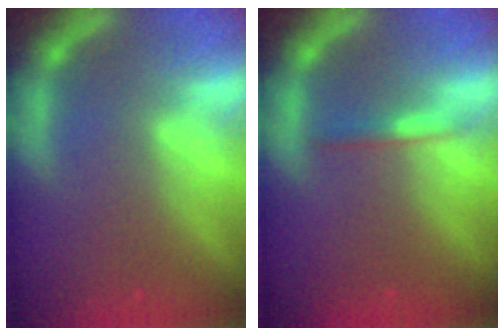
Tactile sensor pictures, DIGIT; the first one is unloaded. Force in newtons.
{"total": 1.4}